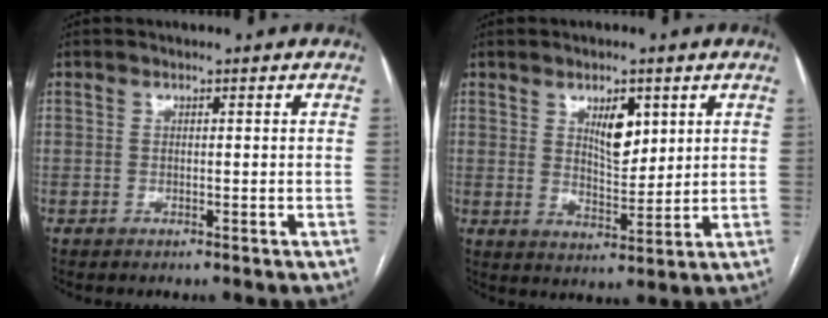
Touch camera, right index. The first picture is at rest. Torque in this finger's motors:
{"motor_torque": [0.26, 0.21, 0.14, 0.04]}